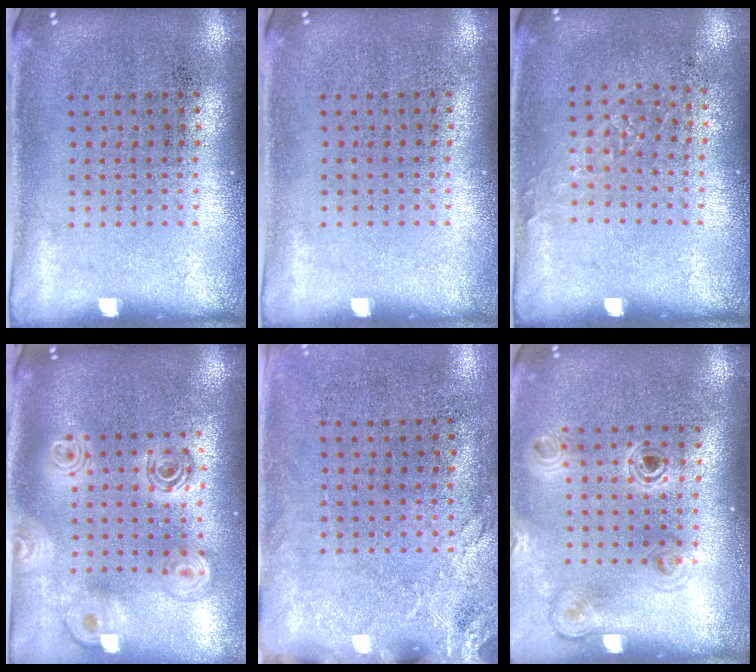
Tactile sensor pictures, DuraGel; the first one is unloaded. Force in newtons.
{"total": 0.0}
{"total": 0.9, "press": 0.8, "slide": 0.4}
{"total": 2.3, "press": 1.8, "slide": 1.4}
{"total": 2.6, "press": 2.0, "slide": 1.6}
{"total": 1.1, "press": 1.1, "slide": 0.2}